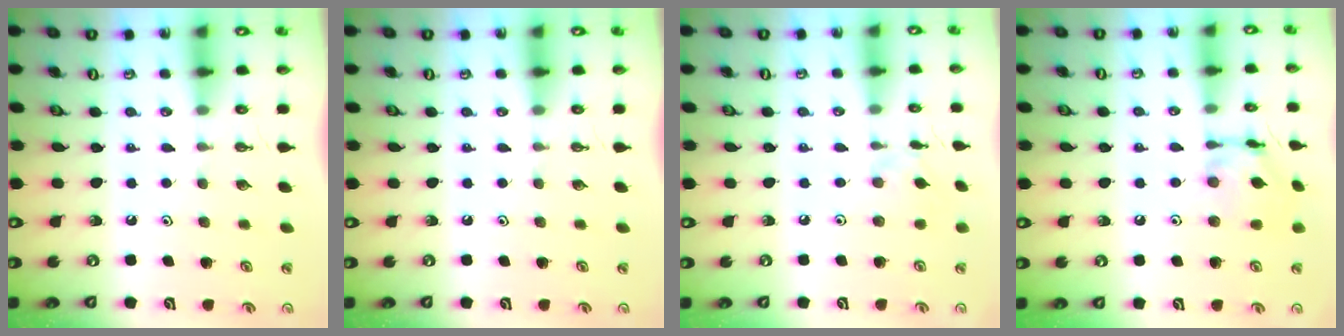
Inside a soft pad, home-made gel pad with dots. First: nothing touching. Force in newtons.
{"total": 0.0}
{"total": 6.5, "press": 6.4, "slide": 0.9}
{"total": 12.6, "press": 12.5, "slide": 0.9}